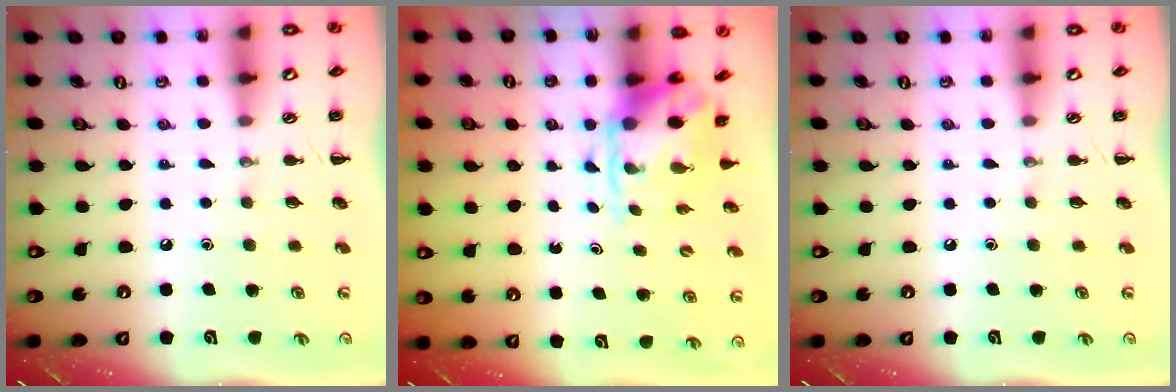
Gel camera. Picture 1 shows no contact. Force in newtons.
{"total": 3.7, "press": 3.7, "slide": 0.8}
{"total": 0.0}